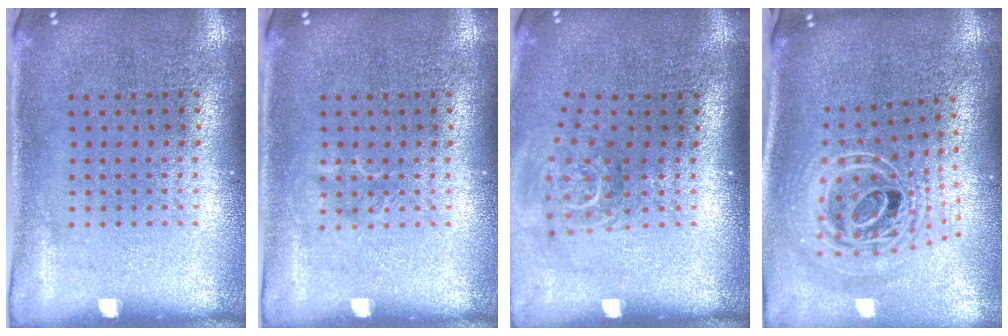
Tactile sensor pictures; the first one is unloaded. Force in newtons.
{"total": 0.9, "press": 0.8, "slide": 0.2}
{"total": 1.8, "press": 1.2, "slide": 1.3}
{"total": 2.7, "press": 1.9, "slide": 1.8}